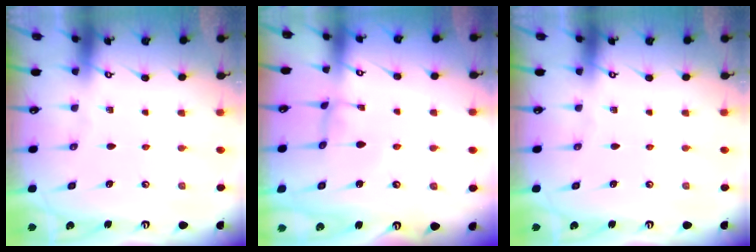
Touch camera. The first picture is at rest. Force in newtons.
{"total": 1.4, "press": 1.4, "slide": 0.1}
{"total": 0.0}